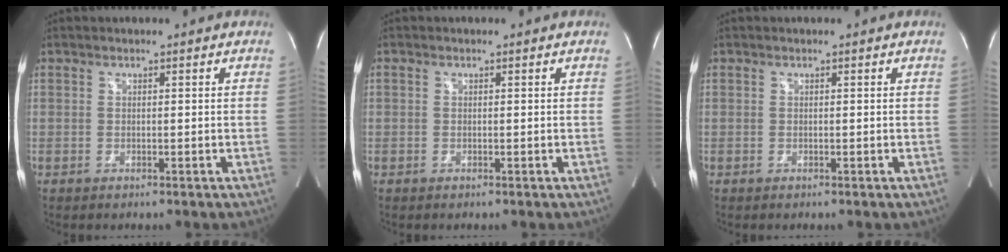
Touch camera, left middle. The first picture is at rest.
{"total": 0.0}
{"total": 0.0}